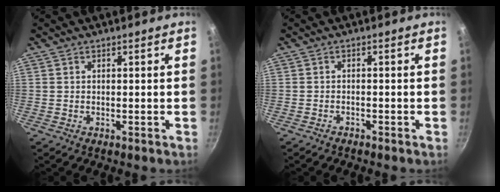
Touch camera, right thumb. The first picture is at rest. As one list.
[{"total": 0.9, "force": [-0.9, 0.1, 0.1], "torque": [-0.011, 0.012, -0.015]}]